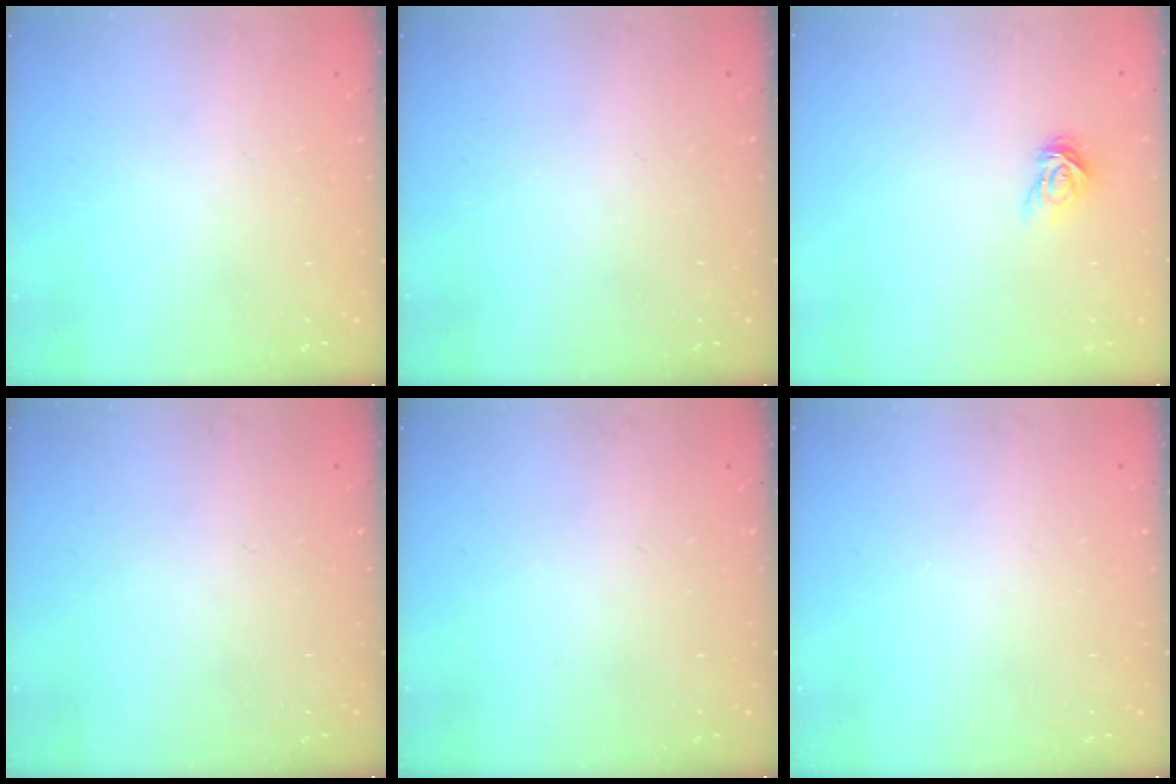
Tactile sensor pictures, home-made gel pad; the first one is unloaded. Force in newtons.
{"total": 0.0}
{"total": 4.8, "press": 4.8, "slide": 0.3}
{"total": 0.0}
{"total": 0.0}
{"total": 0.0}